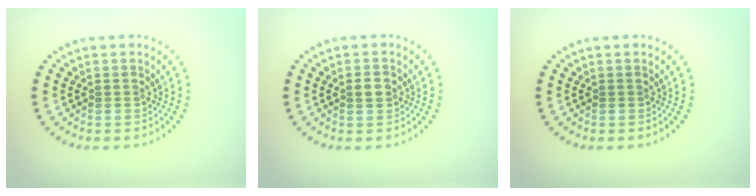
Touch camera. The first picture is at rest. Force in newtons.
{"total": 1.6, "press": 1.6, "slide": 0.2}
{"total": 0.0}